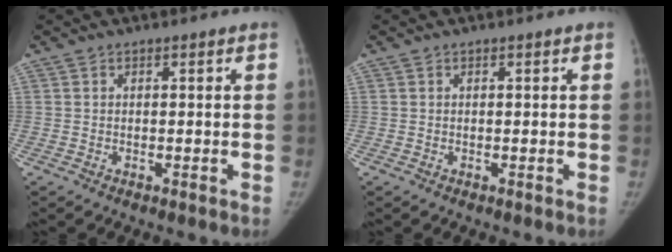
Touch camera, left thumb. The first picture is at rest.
{"total": 0.0}